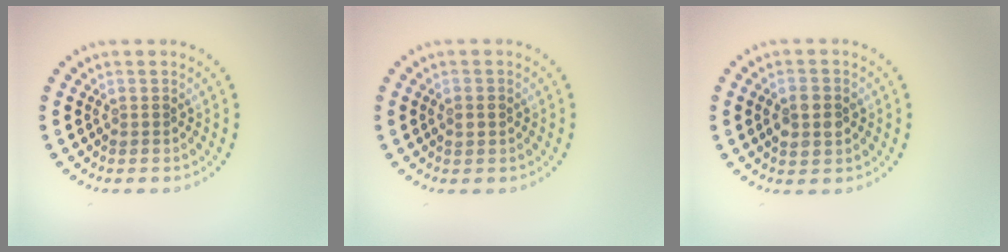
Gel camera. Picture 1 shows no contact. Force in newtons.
{"total": 1.5, "press": 1.5, "slide": 0.1}
{"total": 2.9, "press": 2.9, "slide": 0.1}